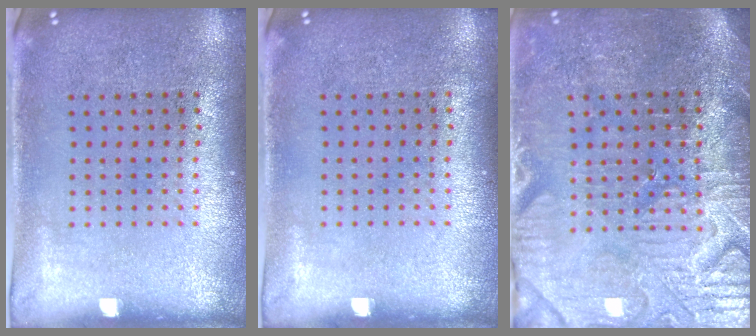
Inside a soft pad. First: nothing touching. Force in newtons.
{"total": 0.0}
{"total": 4.0, "press": 3.8, "slide": 1.3}